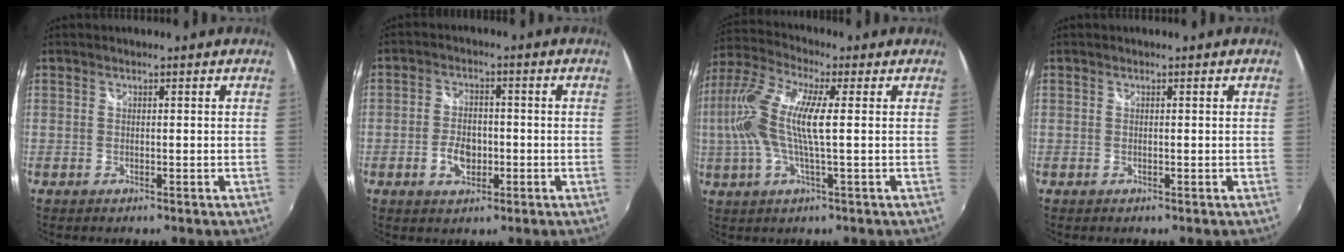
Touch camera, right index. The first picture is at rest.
{"total": 5.6, "force": [-1.8, 3.6, 3.9], "torque": [-0.082, 0.002, -0.029]}
{"total": 14.9, "force": [1.4, 3.2, 14.5], "torque": [-0.270, 0.005, 0.017]}
{"total": 0.0}